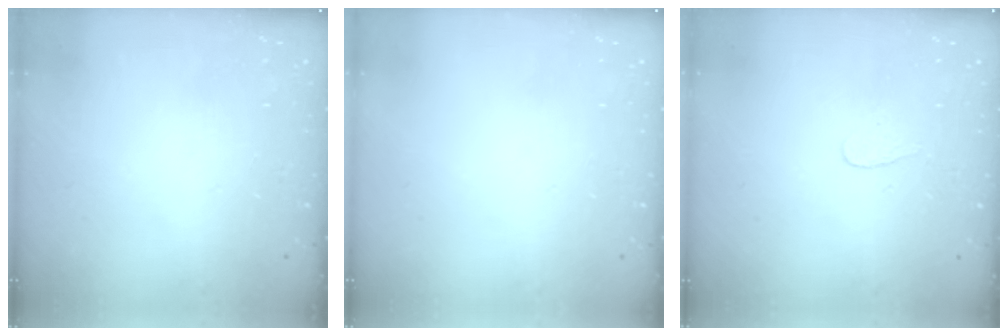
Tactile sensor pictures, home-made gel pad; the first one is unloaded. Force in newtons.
{"total": 0.0}
{"total": 2.7, "press": 2.7, "slide": 0.3}